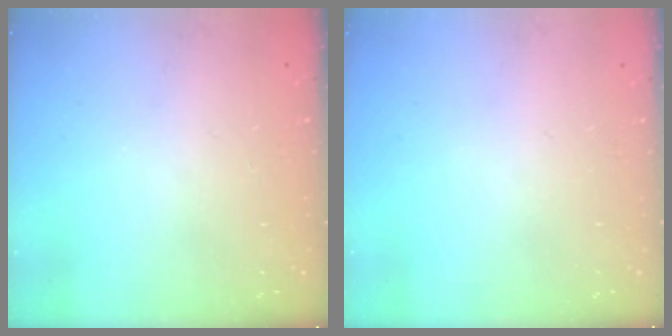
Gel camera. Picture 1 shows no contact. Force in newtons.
{"total": 0.0}